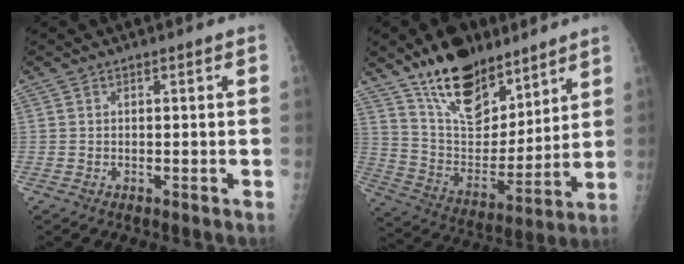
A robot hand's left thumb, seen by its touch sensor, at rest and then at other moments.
{"total": 19.8, "force": [14.0, 9.4, 10.4], "torque": [-0.121, -0.078, 0.248]}